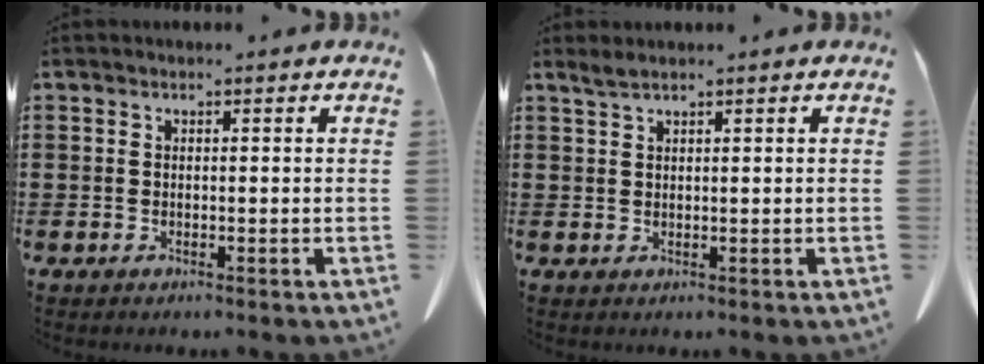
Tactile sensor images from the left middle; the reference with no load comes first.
{"total": 1.4, "force": [1.2, 0.0, 0.7], "torque": [-0.016, 0.000, 0.022]}